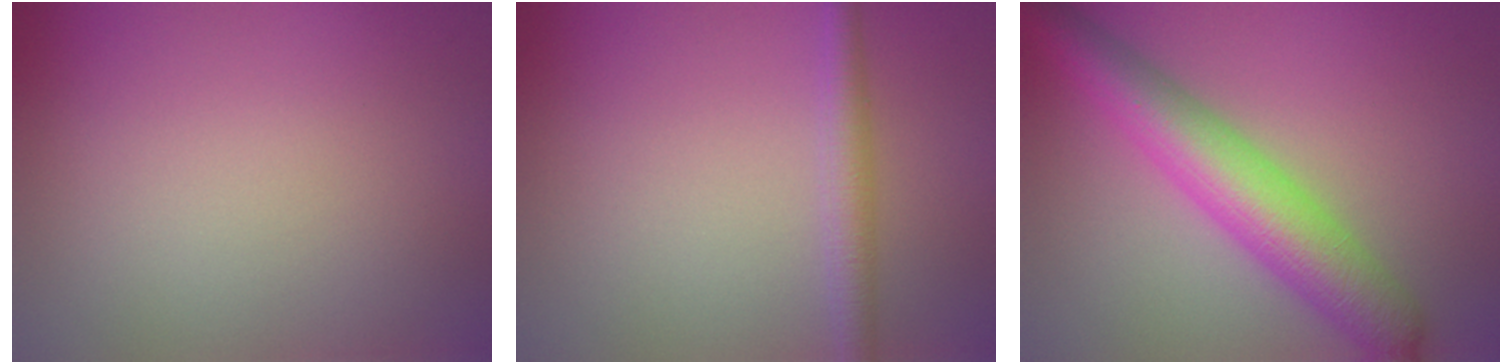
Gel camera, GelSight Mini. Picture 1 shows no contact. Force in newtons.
{"total": 2.4, "press": 2.4, "slide": 0.1}
{"total": 7.1, "press": 7.1, "slide": 0.1}